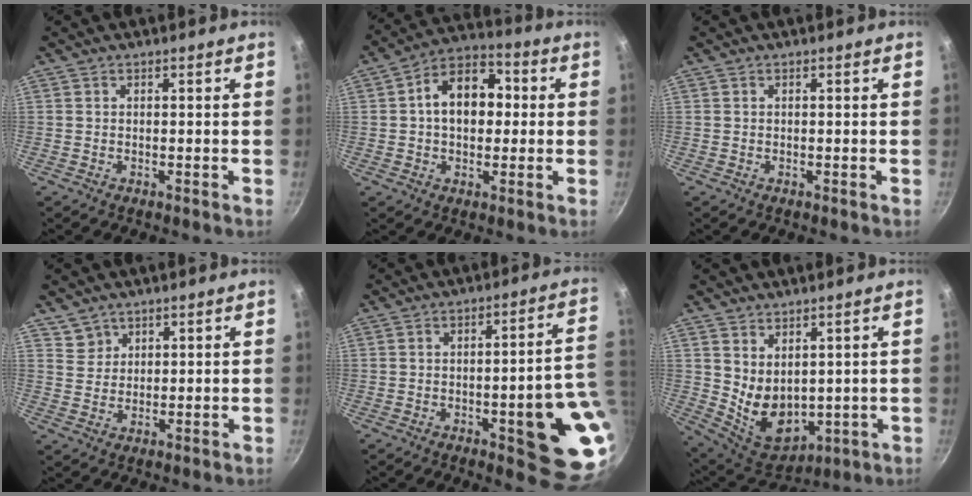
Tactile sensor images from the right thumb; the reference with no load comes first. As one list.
[{"total": 12.6, "force": [1.1, 8.8, 9.0], "torque": [-0.098, 0.029, 0.001]}, {"total": 0.0}, {"total": 3.4, "force": [2.3, 2.5, 0.1], "torque": [0.020, 0.000, 0.044]}, {"total": 17.6, "force": [-3.5, 5.2, 16.4], "torque": [-0.154, 0.017, -0.042]}, {"total": 10.0, "force": [2.4, 7.0, 6.8], "torque": [-0.089, -0.039, 0.070]}]